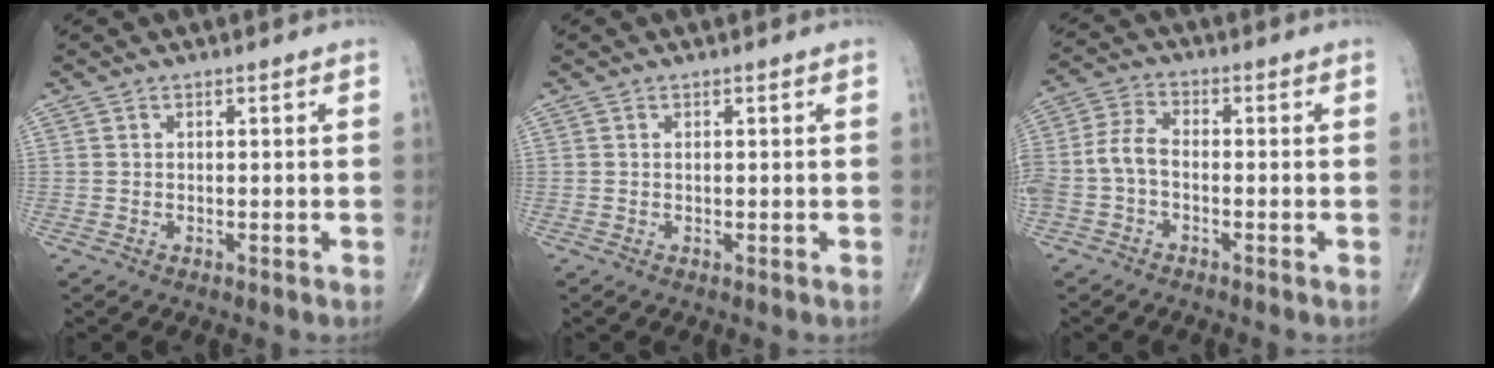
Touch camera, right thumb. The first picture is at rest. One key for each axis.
{"total": 0.0}
{"total": 6.7, "fx": -1.7, "fy": 3.9, "fz": 5.2, "tx": -0.120, "ty": 0.024, "tz": -0.042}